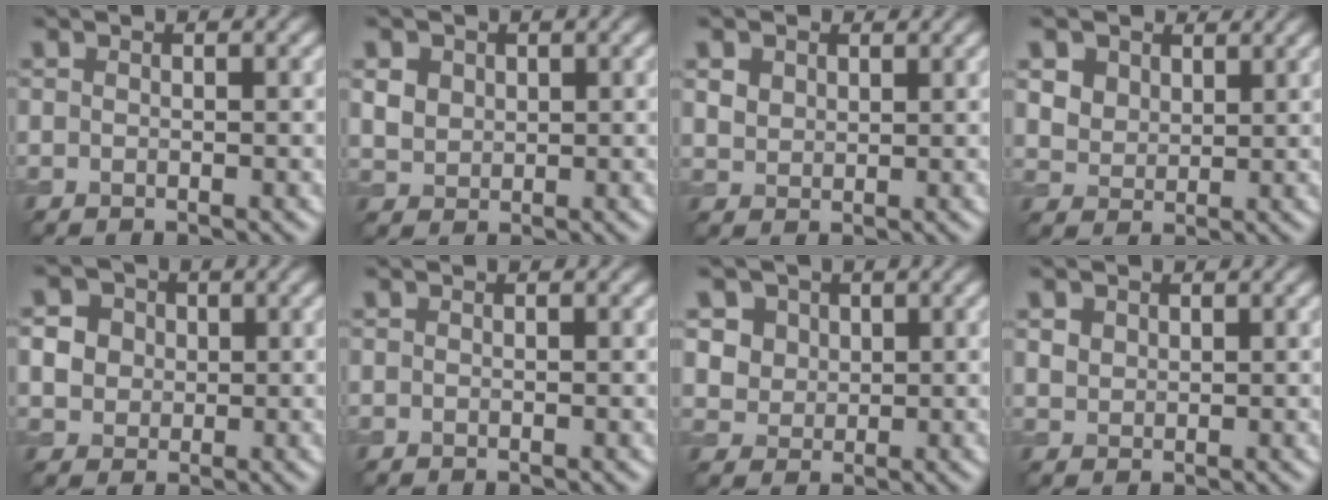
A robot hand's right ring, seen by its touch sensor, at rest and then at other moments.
{"total": 3.3, "force": [1.5, 2.5, 1.6], "torque": [-0.047, 0.006, 0.035]}
{"total": 3.1, "force": [1.8, 2.1, 1.2], "torque": [-0.041, 0.000, 0.035]}
{"total": 5.1, "force": [3.2, 3.4, 2.0], "torque": [-0.078, -0.008, 0.067]}
{"total": 6.2, "force": [1.9, 5.3, 2.6], "torque": [-0.062, 0.028, 0.027]}
{"total": 0.0}
{"total": 5.0, "force": [2.4, 3.9, 1.9], "torque": [-0.046, -0.001, 0.045]}
{"total": 1.8, "force": [1.1, 1.4, 0.6], "torque": [-0.018, -0.004, 0.028]}